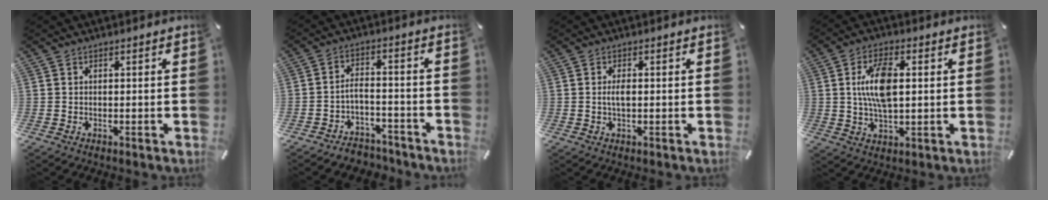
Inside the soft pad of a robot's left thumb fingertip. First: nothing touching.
{"total": 4.4, "force": [-3.2, 2.4, 1.9], "torque": [-0.038, 0.013, -0.063]}
{"total": 2.6, "force": [0.1, 1.0, 2.4], "torque": [-0.055, -0.002, -0.002]}
{"total": 10.3, "force": [1.5, 4.8, 9.0], "torque": [-0.192, 0.000, 0.018]}